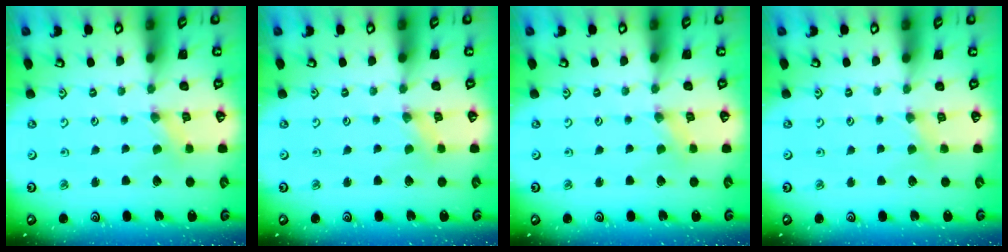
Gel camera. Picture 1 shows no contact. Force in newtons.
{"total": 0.0}
{"total": 0.0}
{"total": 2.4, "press": 2.4, "slide": 0.4}